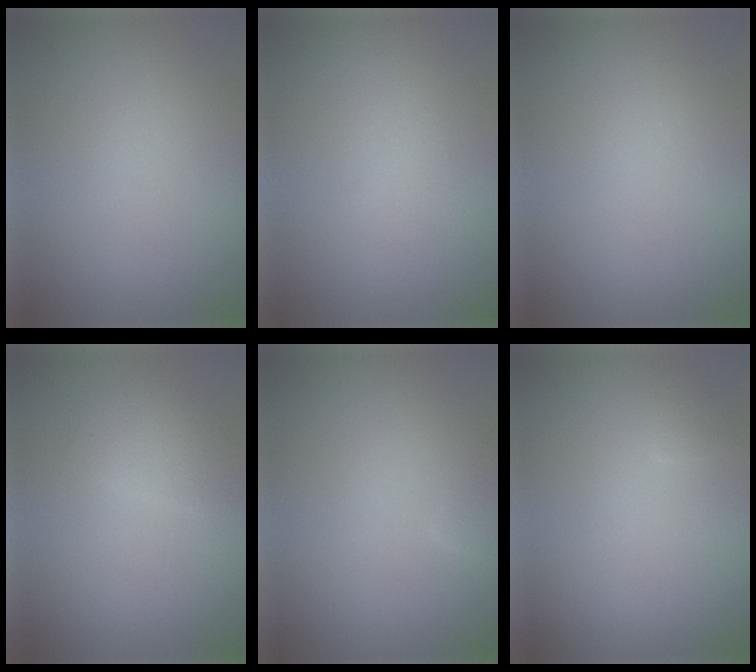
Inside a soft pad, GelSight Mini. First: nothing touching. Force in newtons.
{"total": 0.6, "press": 0.6, "slide": 0.1}
{"total": 0.0}
{"total": 2.0, "press": 2.0, "slide": 0.1}
{"total": 0.8, "press": 0.8, "slide": 0.0}
{"total": 0.9, "press": 0.9, "slide": 0.1}